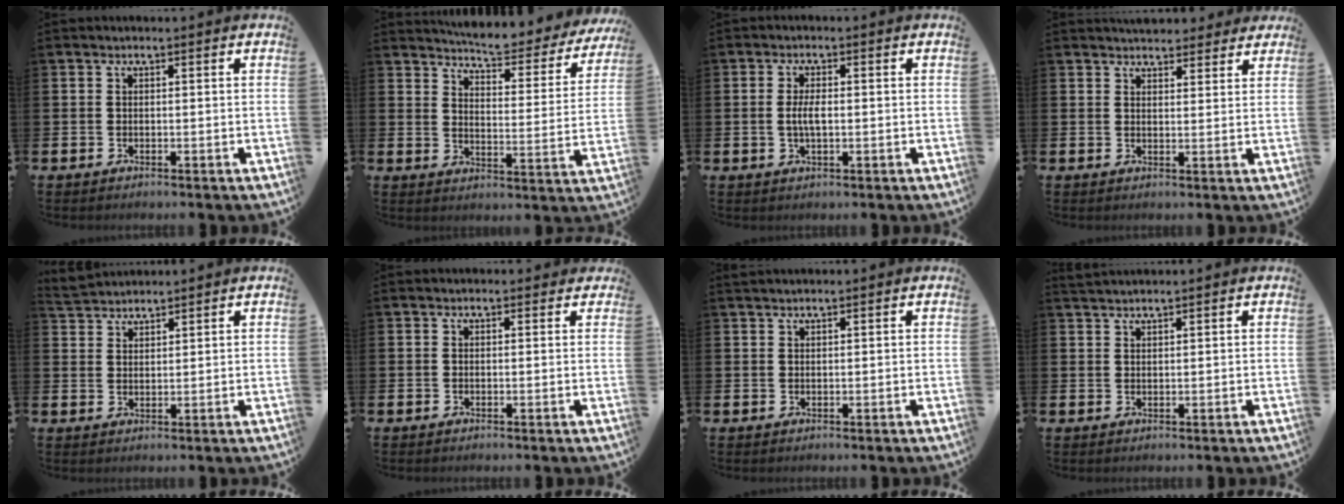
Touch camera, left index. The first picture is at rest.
{"total": 5.9, "force": [5.7, 0.5, 1.5], "torque": [-0.047, -0.048, 0.094]}
{"total": 3.0, "force": [0.0, 1.2, 2.8], "torque": [-0.052, 0.003, -0.003]}
{"total": 4.3, "force": [4.1, 1.3, 0.1], "torque": [0.003, -0.021, 0.074]}
{"total": 3.2, "force": [3.1, 0.6, -0.2], "torque": [-0.004, -0.011, 0.059]}
{"total": 0.7, "force": [0.5, 0.4, 0.1], "torque": [0.011, 0.001, 0.006]}
{"total": 1.1, "force": [1.1, 0.1, 0.3], "torque": [-0.006, 0.001, 0.019]}
{"total": 1.7, "force": [1.7, 0.1, 0.2], "torque": [-0.007, -0.002, 0.031]}